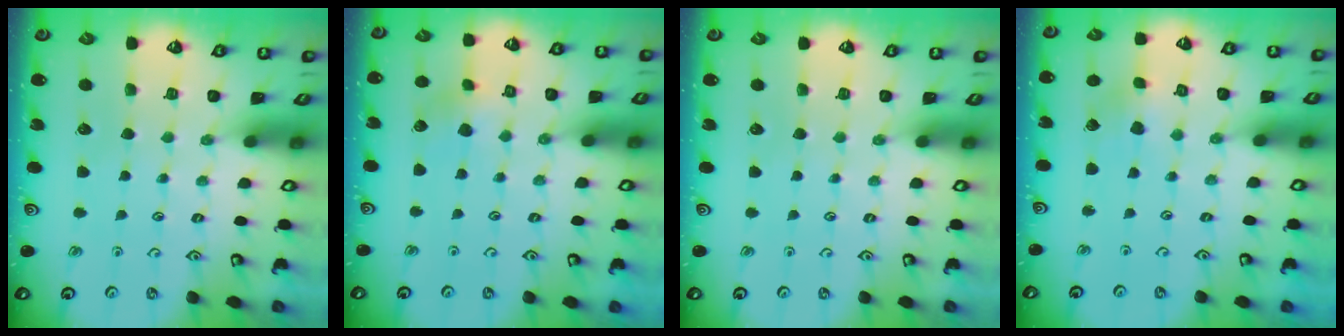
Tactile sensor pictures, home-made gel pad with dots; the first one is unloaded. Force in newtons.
{"total": 4.7, "press": 4.6, "slide": 0.4}
{"total": 0.0}
{"total": 2.6, "press": 2.6, "slide": 0.4}